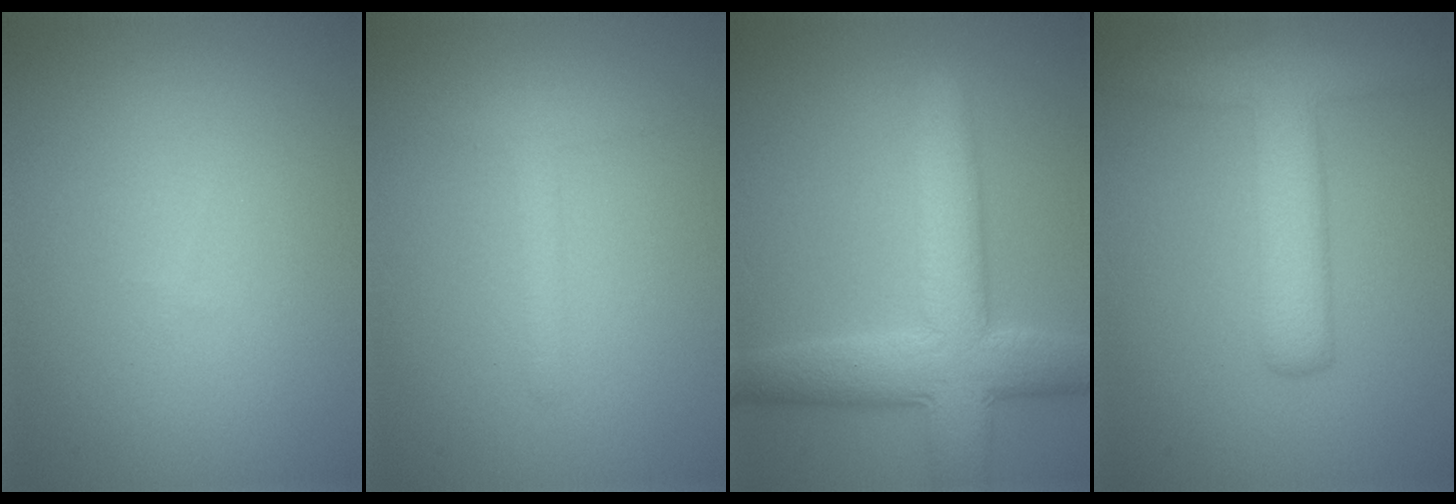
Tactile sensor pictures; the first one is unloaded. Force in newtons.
{"total": 1.2, "press": 1.2, "slide": 0.1}
{"total": 7.5, "press": 7.5, "slide": 0.5}
{"total": 5.8, "press": 5.8, "slide": 0.3}